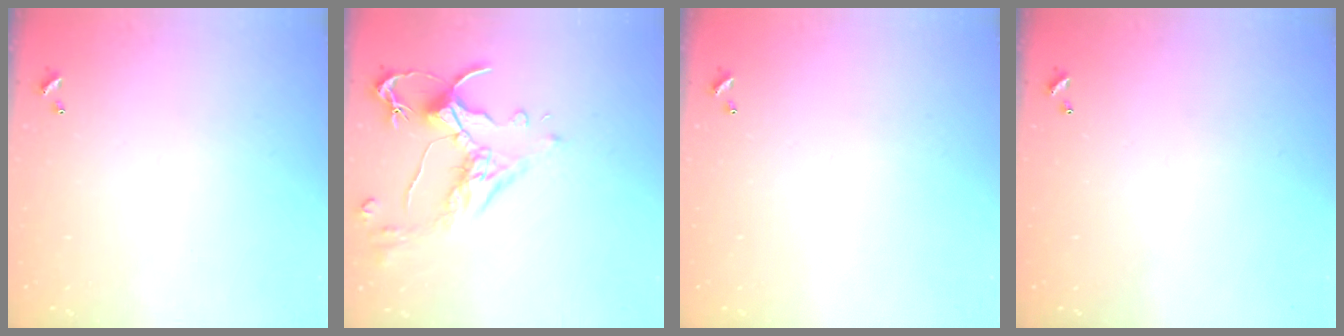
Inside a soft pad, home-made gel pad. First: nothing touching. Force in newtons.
{"total": 2.5, "press": 2.1, "slide": 1.3}
{"total": 0.0}
{"total": 0.0}